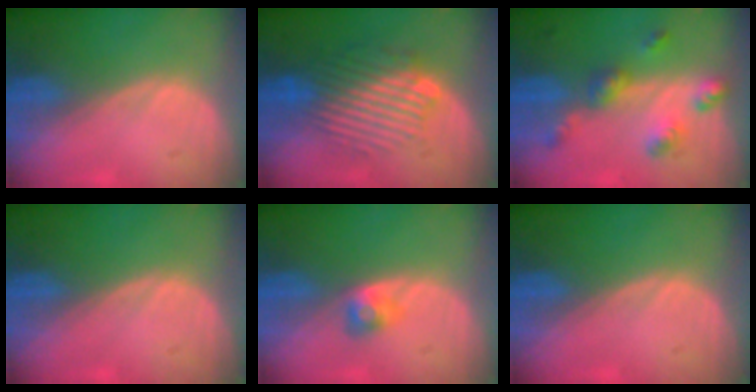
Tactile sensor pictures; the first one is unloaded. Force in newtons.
{"total": 9.2, "press": 8.3, "slide": 3.9}
{"total": 6.6, "press": 5.8, "slide": 3.2}
{"total": 0.0}
{"total": 2.7, "press": 2.4, "slide": 1.1}
{"total": 0.0}